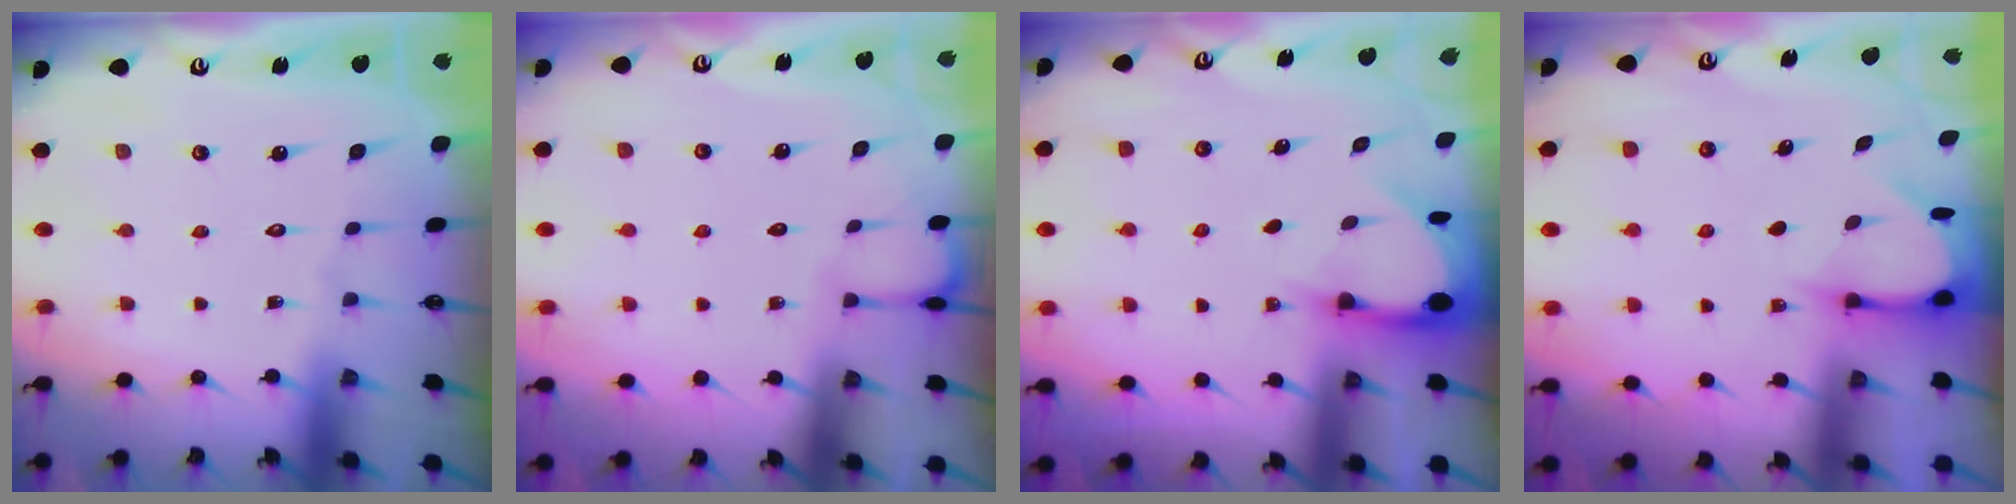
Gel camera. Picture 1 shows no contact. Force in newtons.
{"total": 0.8, "press": 0.8, "slide": 0.0}
{"total": 3.6, "press": 3.6, "slide": 0.3}
{"total": 3.7, "press": 3.7, "slide": 0.3}